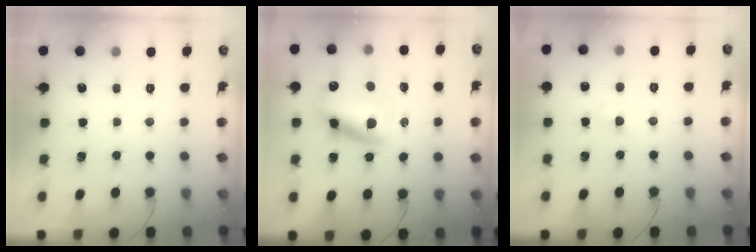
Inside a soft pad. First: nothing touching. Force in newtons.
{"total": 13.5, "press": 13.1, "slide": 3.4}
{"total": 2.1, "press": 2.0, "slide": 0.9}